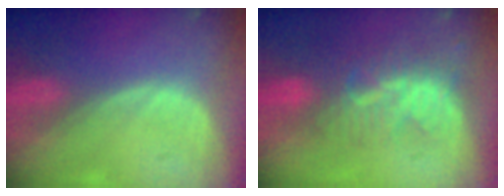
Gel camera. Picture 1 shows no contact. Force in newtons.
{"total": 8.4, "press": 7.6, "slide": 3.6}